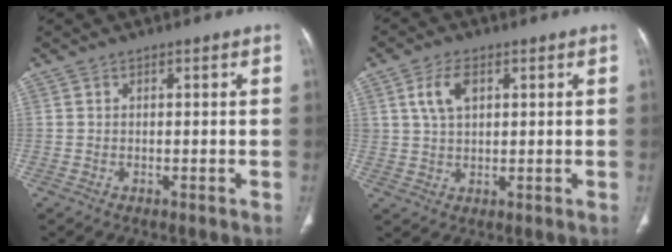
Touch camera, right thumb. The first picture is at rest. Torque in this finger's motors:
{"motor_torque": [0.08, 0.08, 0.42, 0.70, 0.04]}